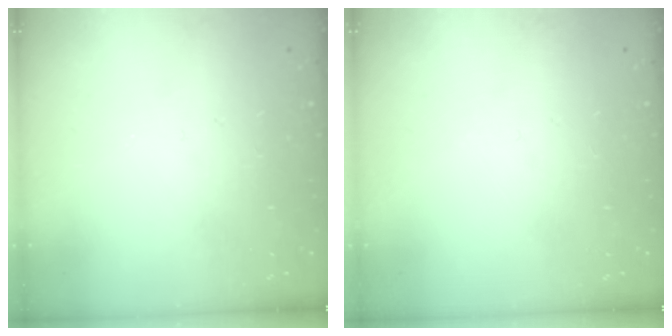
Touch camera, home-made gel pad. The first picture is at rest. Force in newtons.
{"total": 0.0}